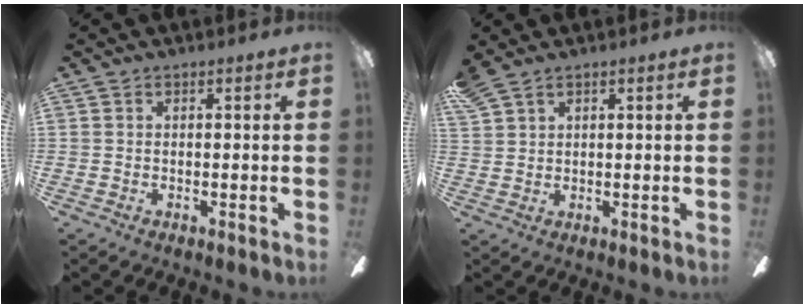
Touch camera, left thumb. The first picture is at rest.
{"total": 2.8, "force": [2.1, 1.1, 1.4], "torque": [-0.031, -0.003, 0.041]}